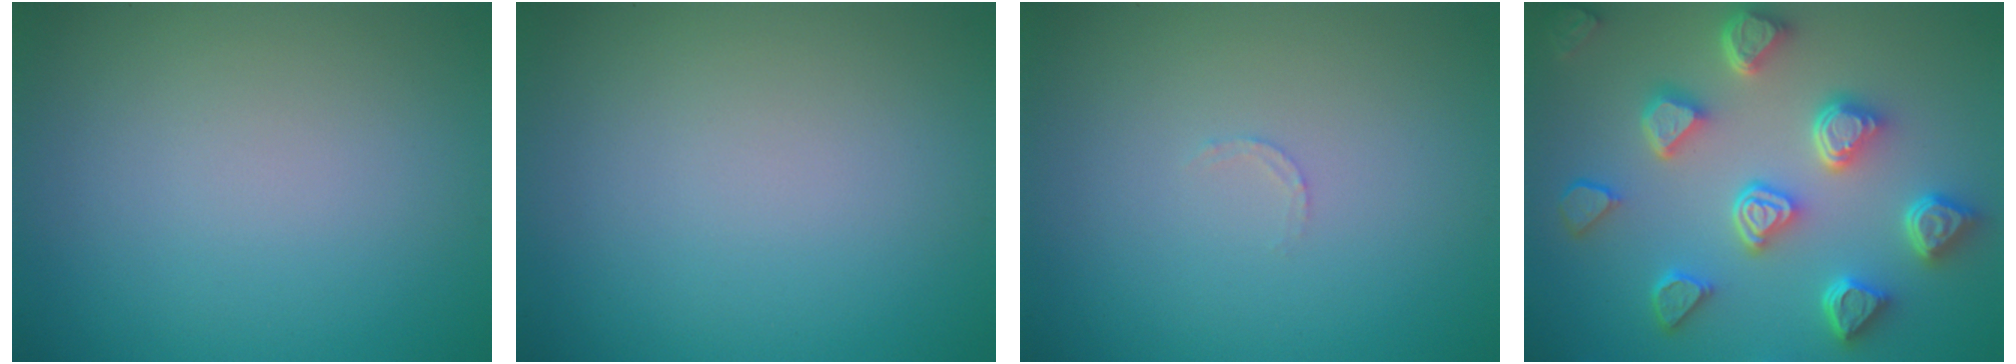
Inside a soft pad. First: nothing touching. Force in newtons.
{"total": 0.0}
{"total": 0.7, "press": 0.6, "slide": 0.3}
{"total": 7.2, "press": 5.8, "slide": 4.3}